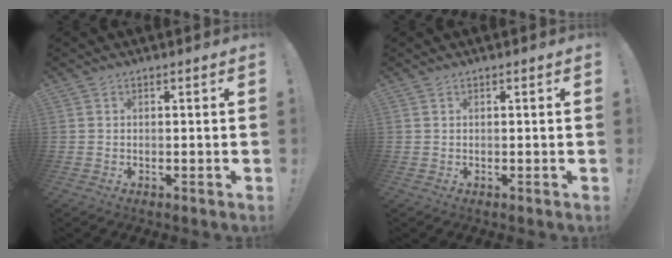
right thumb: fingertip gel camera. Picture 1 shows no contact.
{"total": 0.0}